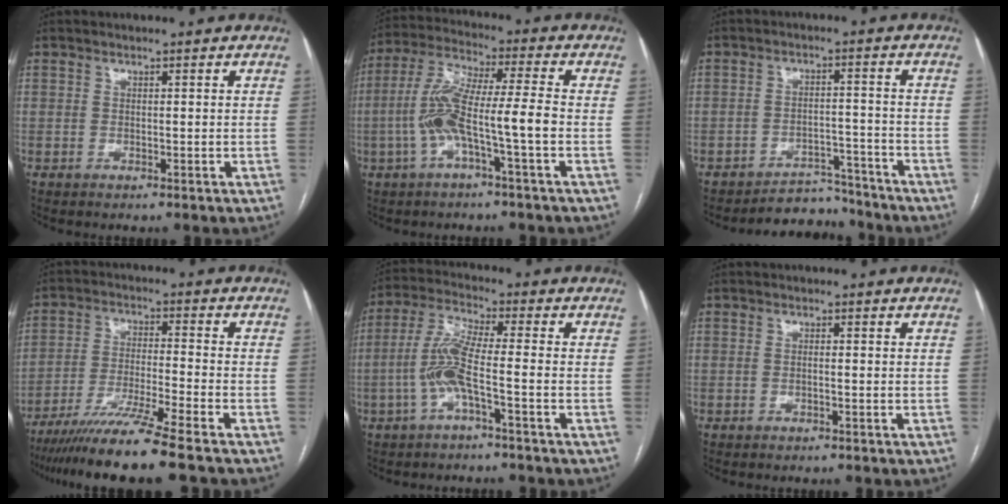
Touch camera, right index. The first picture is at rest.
{"total": 10.4, "force": [-2.7, 0.3, 10.1], "torque": [-0.210, 0.022, -0.056]}
{"total": 6.4, "force": [-6.1, 1.8, -0.6], "torque": [0.020, 0.028, -0.094]}
{"total": 12.5, "force": [-10.0, -2.1, 7.2], "torque": [-0.115, -0.037, -0.169]}
{"total": 7.4, "force": [-2.2, 0.1, 7.0], "torque": [-0.158, 0.012, -0.049]}
{"total": 0.5, "force": [-0.1, 0.0, 0.5], "torque": [-0.009, 0.001, -0.002]}